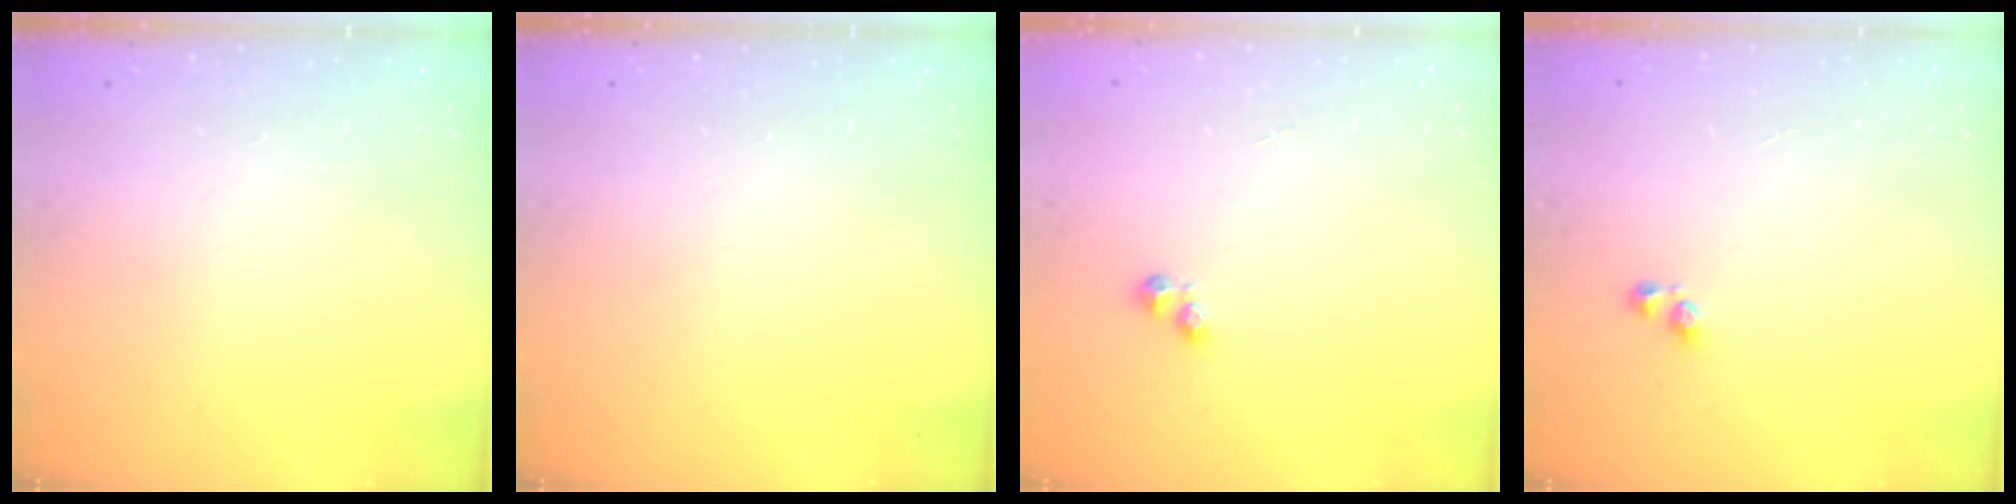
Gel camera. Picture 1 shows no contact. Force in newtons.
{"total": 0.0}
{"total": 2.7, "press": 2.7, "slide": 0.4}
{"total": 3.4, "press": 3.4, "slide": 0.5}